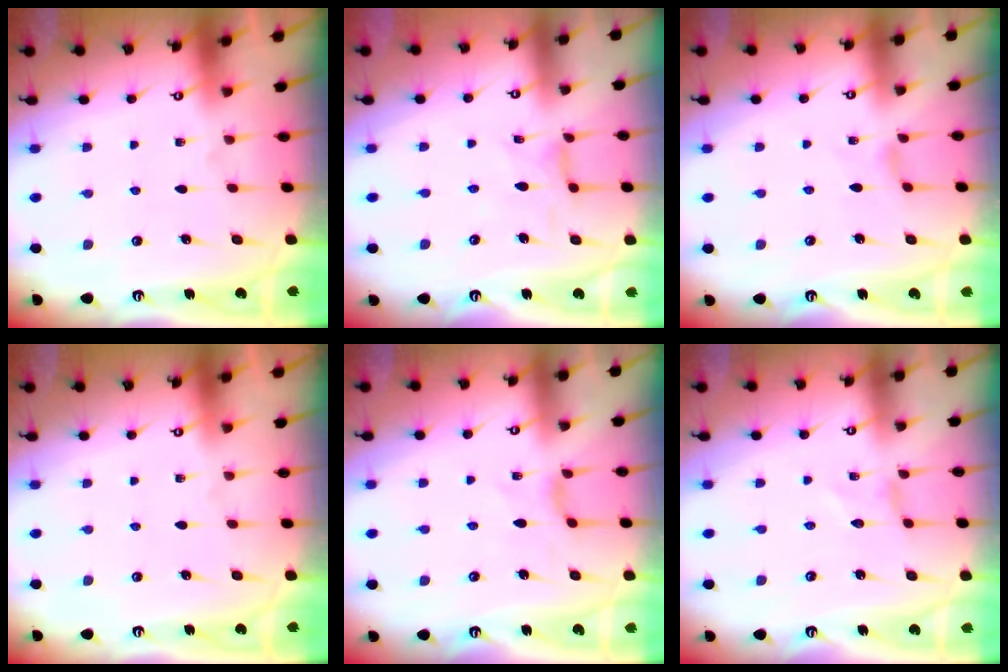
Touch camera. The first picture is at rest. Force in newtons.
{"total": 1.3, "press": 1.2, "slide": 0.4}
{"total": 1.1, "press": 1.1, "slide": 0.2}
{"total": 0.0}
{"total": 2.4, "press": 2.4, "slide": 0.5}
{"total": 0.0}